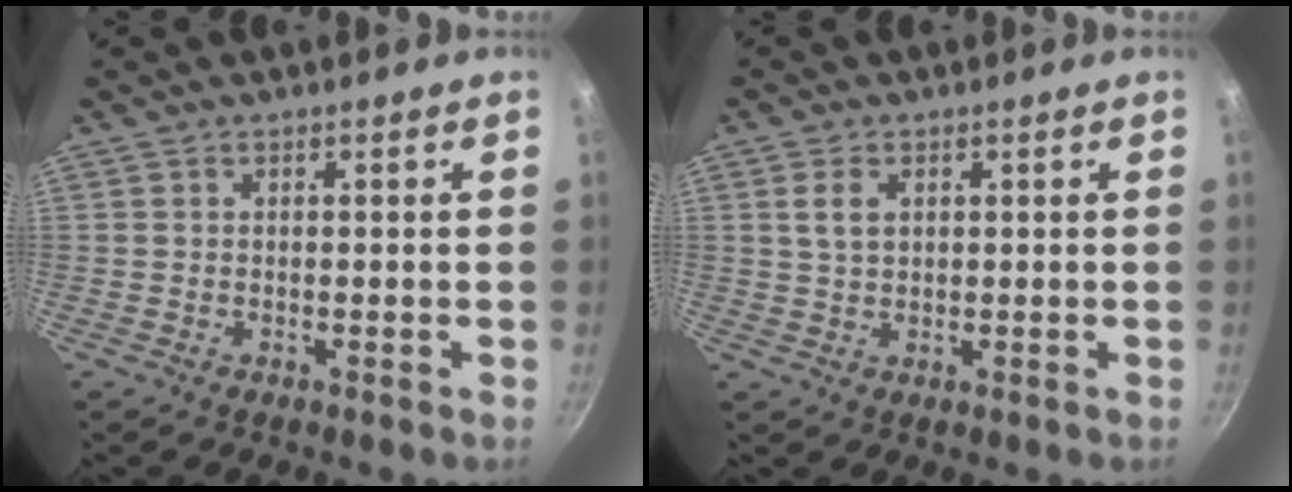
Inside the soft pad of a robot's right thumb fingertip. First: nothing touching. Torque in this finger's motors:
{"motor_torque": [0.01, 0.27, 0.44, -0.04, 0.02]}